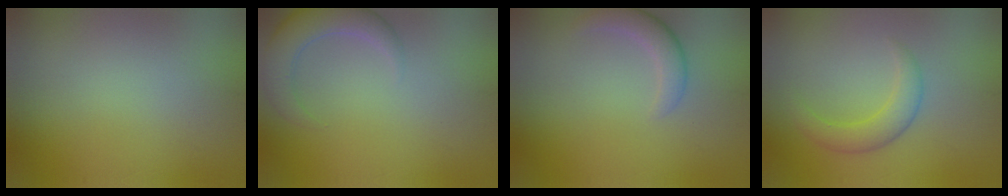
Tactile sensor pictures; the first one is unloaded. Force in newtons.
{"total": 4.1, "press": 4.1, "slide": 0.4}
{"total": 2.1, "press": 2.1, "slide": 0.1}
{"total": 2.5, "press": 2.5, "slide": 0.0}